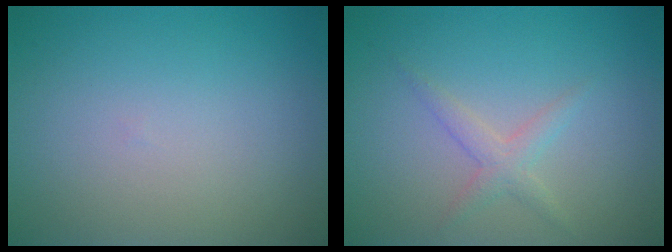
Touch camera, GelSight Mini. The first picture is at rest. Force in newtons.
{"total": 1.7, "press": 1.7, "slide": 0.1}